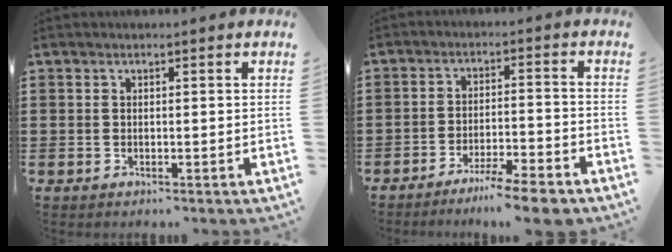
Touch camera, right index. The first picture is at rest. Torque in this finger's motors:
{"motor_torque": [0.71, -0.38, 0.53, 0.07]}